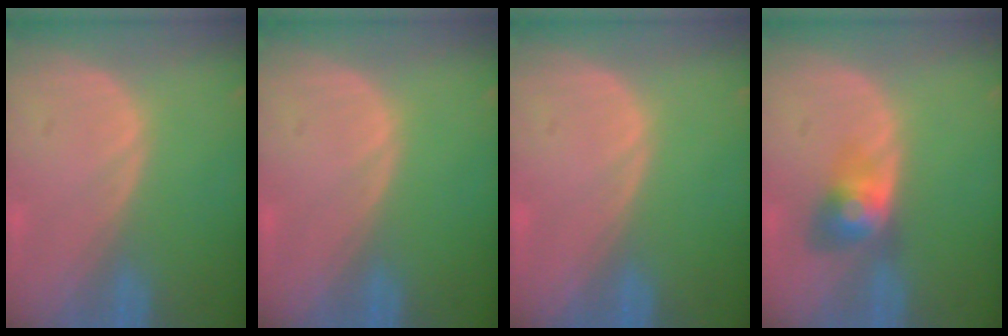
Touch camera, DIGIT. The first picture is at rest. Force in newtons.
{"total": 0.0}
{"total": 0.0}
{"total": 4.0, "press": 4.0, "slide": 0.2}